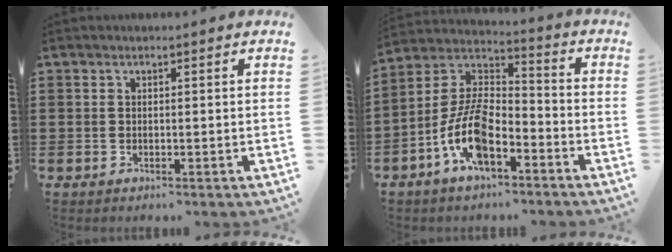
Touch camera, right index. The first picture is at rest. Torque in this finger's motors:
{"motor_torque": [1.76, 0.37, 1.05, 0.21]}